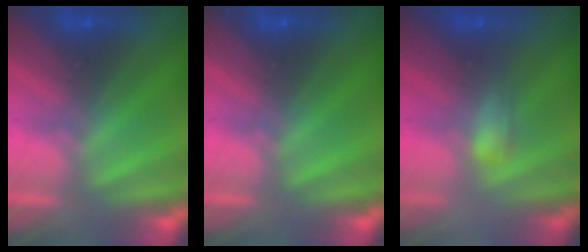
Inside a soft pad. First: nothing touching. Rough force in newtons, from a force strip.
{"total": 0.0}
{"total": 2.1}